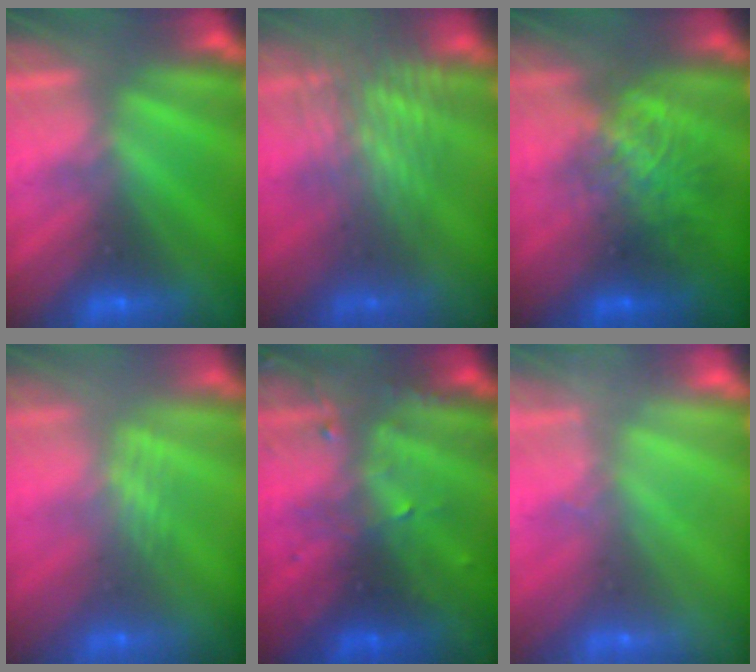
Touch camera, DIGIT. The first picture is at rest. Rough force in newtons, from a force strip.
{"total": 3.1}
{"total": 7.8}
{"total": 2.4}
{"total": 3.3}
{"total": 2.3}